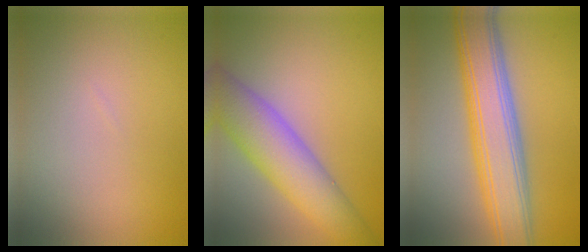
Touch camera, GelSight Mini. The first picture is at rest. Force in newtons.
{"total": 7.3, "press": 7.3, "slide": 0.3}
{"total": 9.1, "press": 9.1, "slide": 0.5}